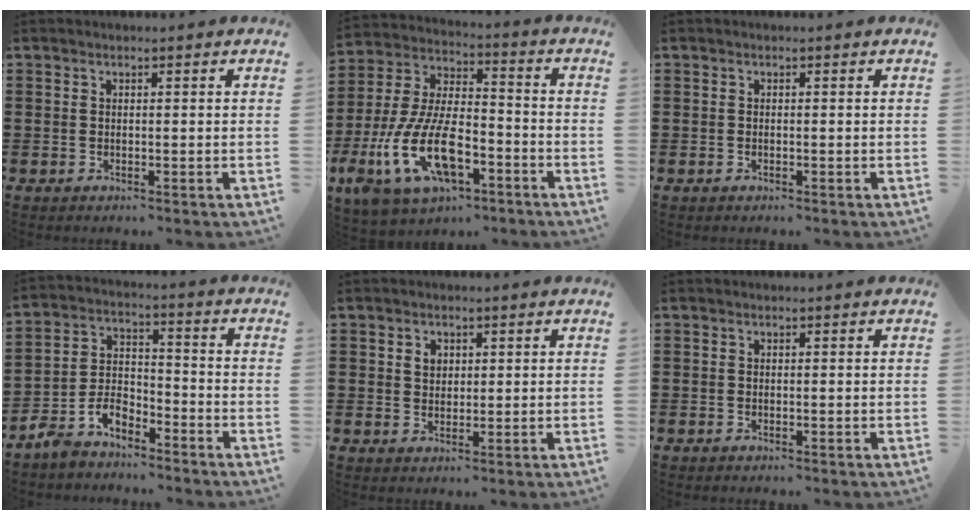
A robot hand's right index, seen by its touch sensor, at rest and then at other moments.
{"total": 14.6, "force": [-6.3, 6.9, 11.3], "torque": [-0.261, 0.005, -0.119]}
{"total": 0.0}
{"total": 5.5, "force": [-4.7, 2.3, 1.7], "torque": [-0.053, 0.008, -0.097]}
{"total": 2.0, "force": [0.8, 1.6, 1.0], "torque": [-0.025, 0.009, 0.013]}
{"total": 0.0}